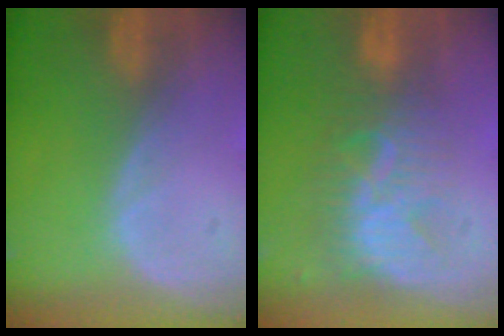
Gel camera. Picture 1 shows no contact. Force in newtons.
{"total": 8.7, "press": 7.6, "slide": 4.3}